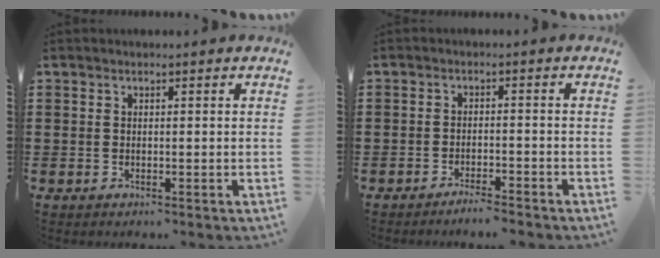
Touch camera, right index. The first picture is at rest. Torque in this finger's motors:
{"motor_torque": [0.86, 1.28, -0.27, -0.10]}